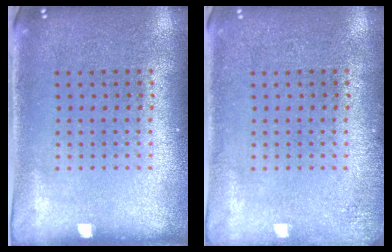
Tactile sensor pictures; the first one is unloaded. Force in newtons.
{"total": 1.3, "press": 1.3, "slide": 0.2}